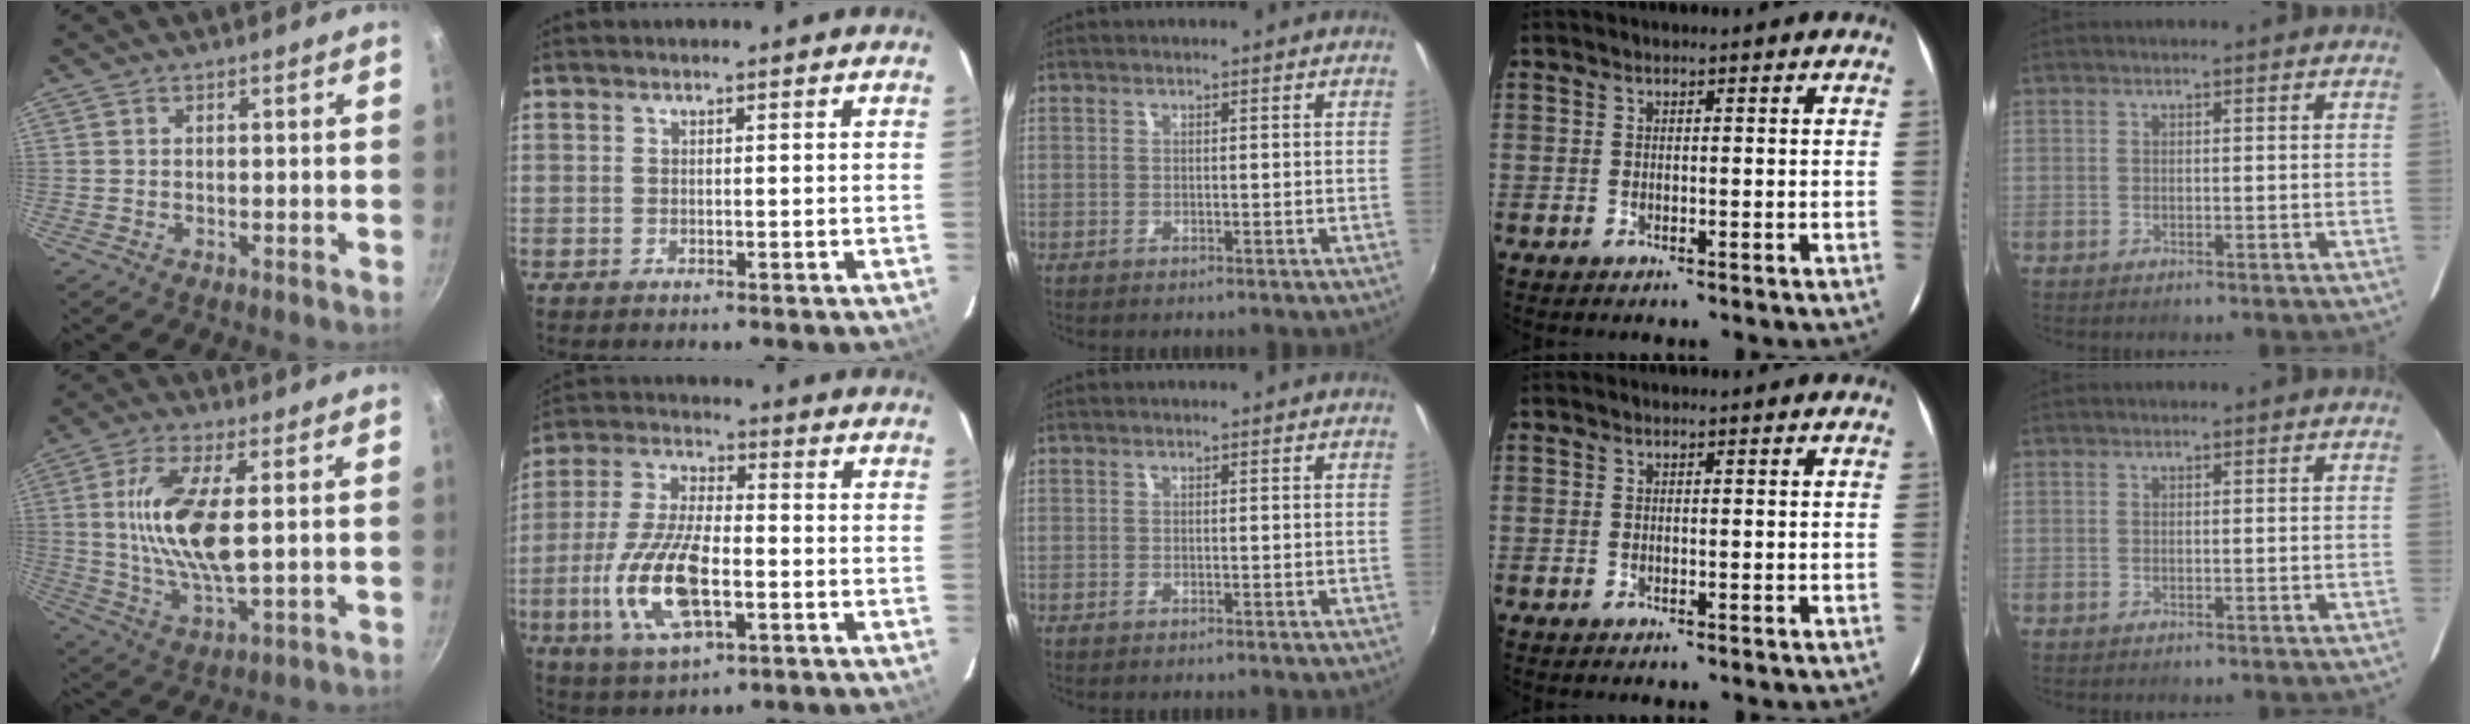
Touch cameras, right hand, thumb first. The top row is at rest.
{"thumb": {"total": 14.0, "force": [1.9, 5.0, 13.0], "torque": [-0.255, -0.008, 0.036]}, "index": {"total": 15.5, "force": [-4.4, 6.2, 13.5], "torque": [-0.289, -0.007, -0.080]}}